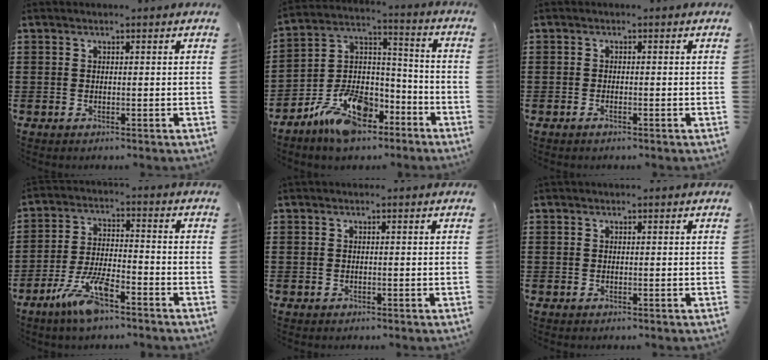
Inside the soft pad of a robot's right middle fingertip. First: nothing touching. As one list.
[{"total": 13.2, "force": [-9.7, 6.0, 6.6], "torque": [-0.128, 0.048, -0.182]}, {"total": 0.7, "force": [-0.4, 0.1, 0.6], "torque": [-0.014, -0.006, -0.006]}, {"total": 8.5, "force": [-5.5, 2.2, 6.0], "torque": [-0.134, -0.002, -0.105]}, {"total": 0.0}, {"total": 0.0}]